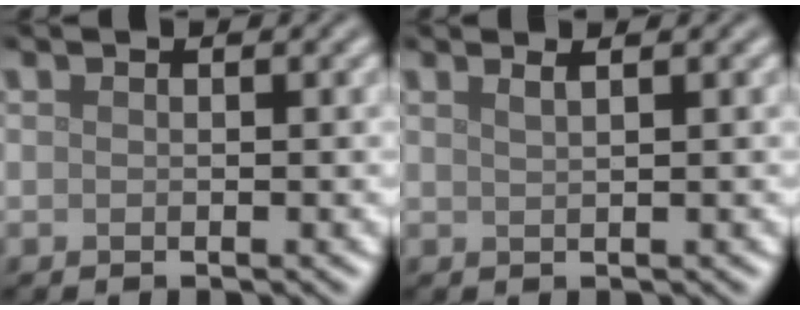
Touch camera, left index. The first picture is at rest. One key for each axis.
{"total": 1.9, "fx": 1.2, "fy": 0.8, "fz": 1.2, "tx": -0.001, "ty": 0.005, "tz": -0.001}